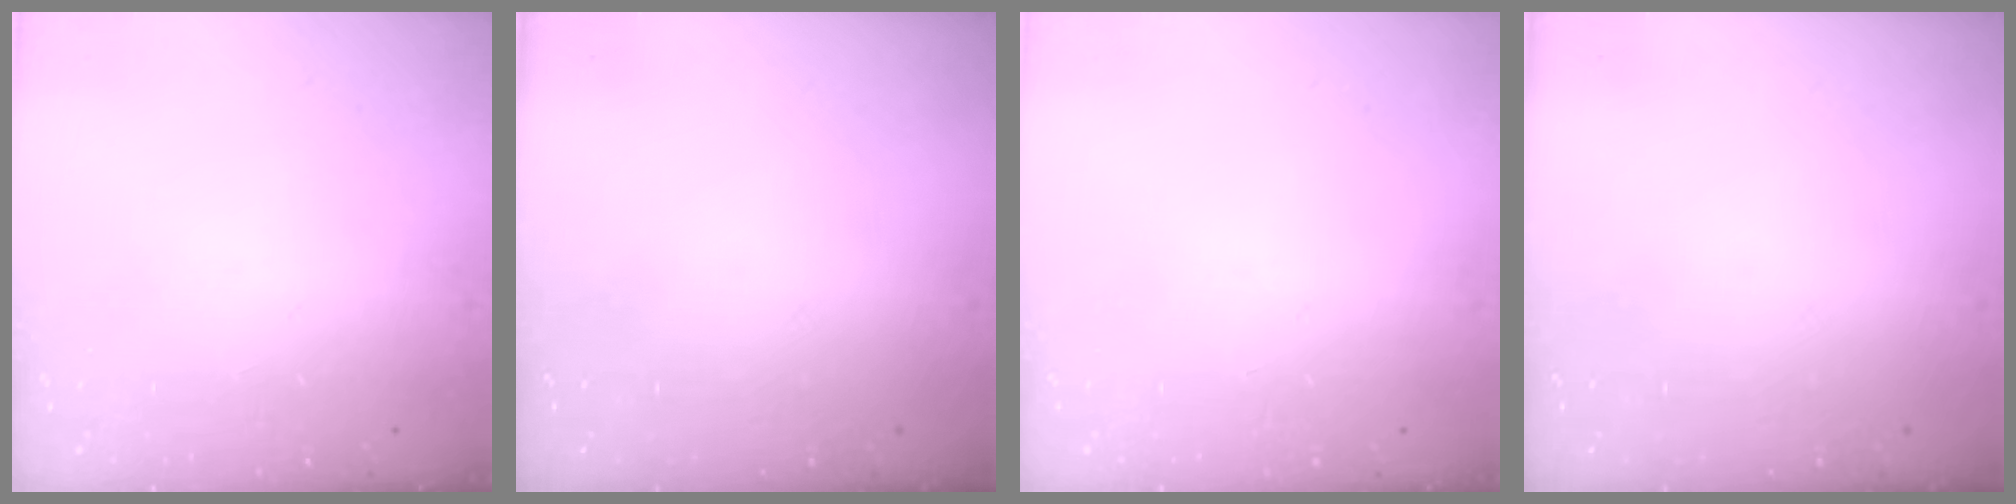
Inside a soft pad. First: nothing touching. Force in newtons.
{"total": 0.0}
{"total": 0.0}
{"total": 0.0}